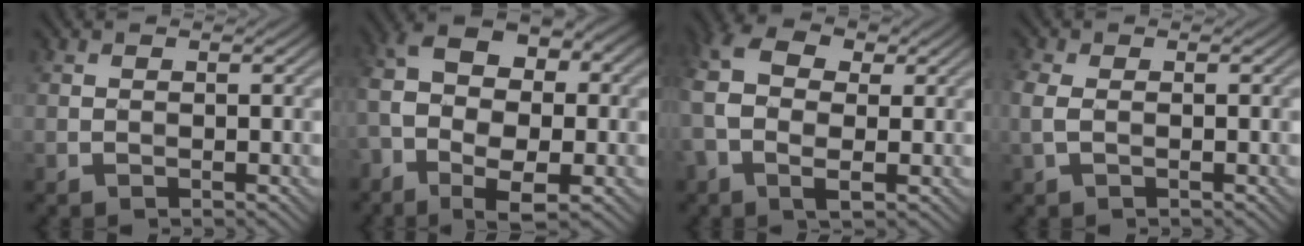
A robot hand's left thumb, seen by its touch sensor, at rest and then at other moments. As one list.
[{"total": 12.0, "force": [-2.7, 6.8, 9.5], "torque": [-0.199, 0.004, -0.049]}, {"total": 8.3, "force": [0.5, 5.1, 6.5], "torque": [-0.171, 0.012, -0.003]}, {"total": 2.2, "force": [-0.1, 1.1, 1.8], "torque": [-0.056, 0.001, -0.006]}]